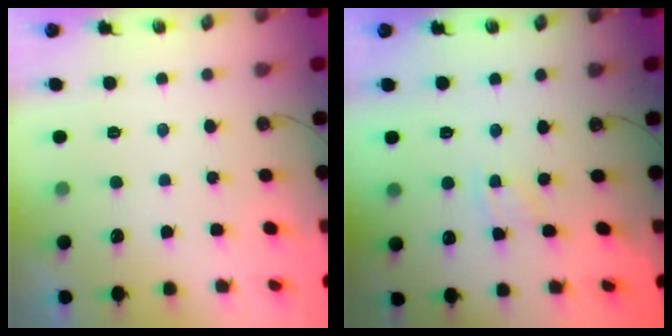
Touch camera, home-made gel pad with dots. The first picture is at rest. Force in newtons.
{"total": 3.5, "press": 3.5, "slide": 0.4}